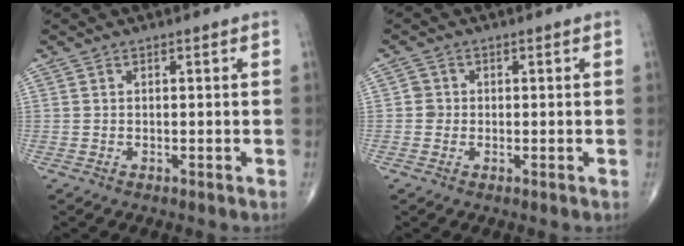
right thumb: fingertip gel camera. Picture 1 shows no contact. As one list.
[{"total": 1.7, "force": [-0.2, 1.6, 0.3], "torque": [0.007, 0.006, -0.006]}]